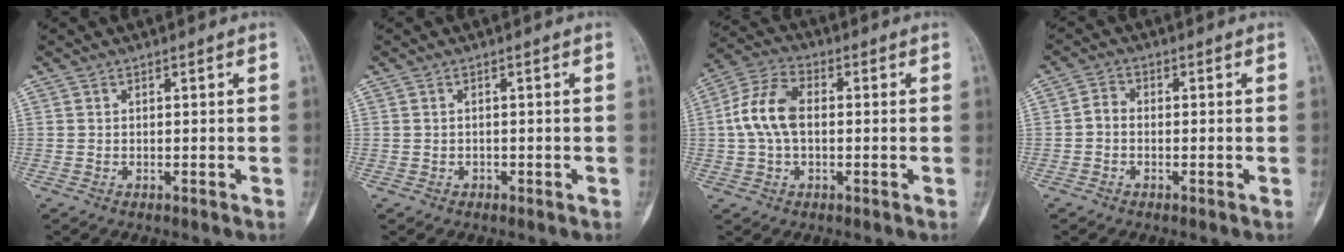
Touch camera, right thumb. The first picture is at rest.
{"total": 2.1, "force": [-1.0, 1.8, 0.5], "torque": [0.006, 0.013, -0.015]}
{"total": 9.7, "force": [0.3, 5.9, 7.7], "torque": [-0.159, 0.026, 0.000]}
{"total": 2.4, "force": [-0.6, 1.8, 1.5], "torque": [-0.021, 0.010, -0.020]}